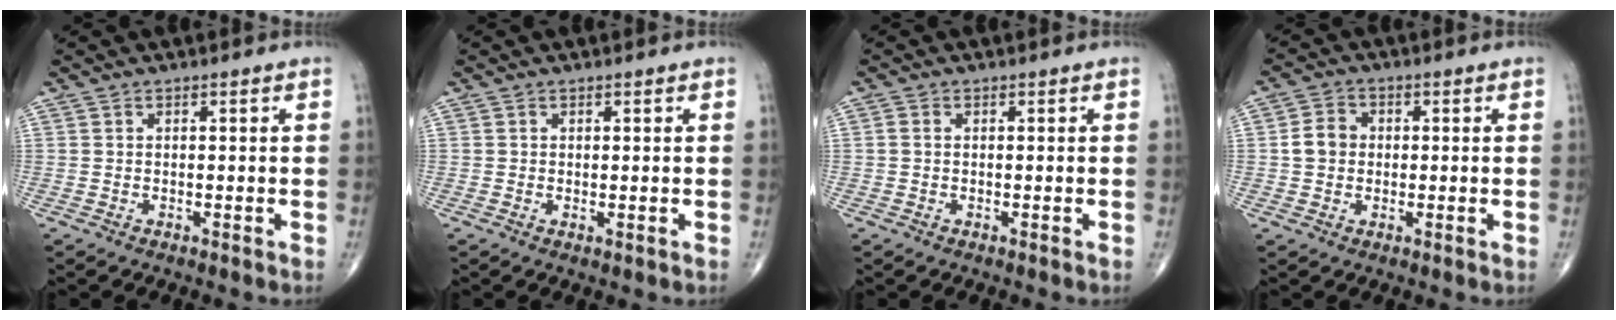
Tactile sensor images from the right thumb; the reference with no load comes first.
{"total": 0.6, "force": [0.0, 0.3, 0.5], "torque": [-0.012, -0.003, 0.000]}
{"total": 0.9, "force": [0.0, 0.7, 0.6], "torque": [-0.010, 0.000, -0.003]}
{"total": 4.7, "force": [0.0, 4.0, 2.4], "torque": [-0.036, 0.011, -0.007]}